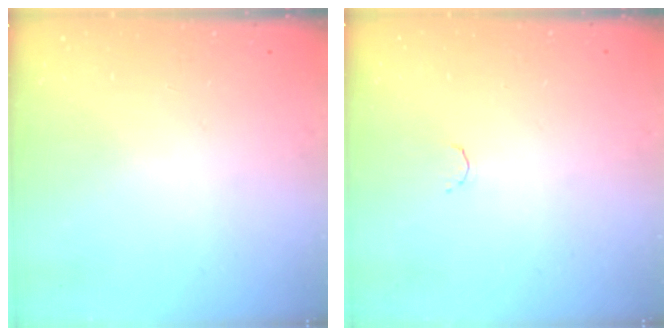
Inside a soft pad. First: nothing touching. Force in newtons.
{"total": 1.7, "press": 1.6, "slide": 0.5}